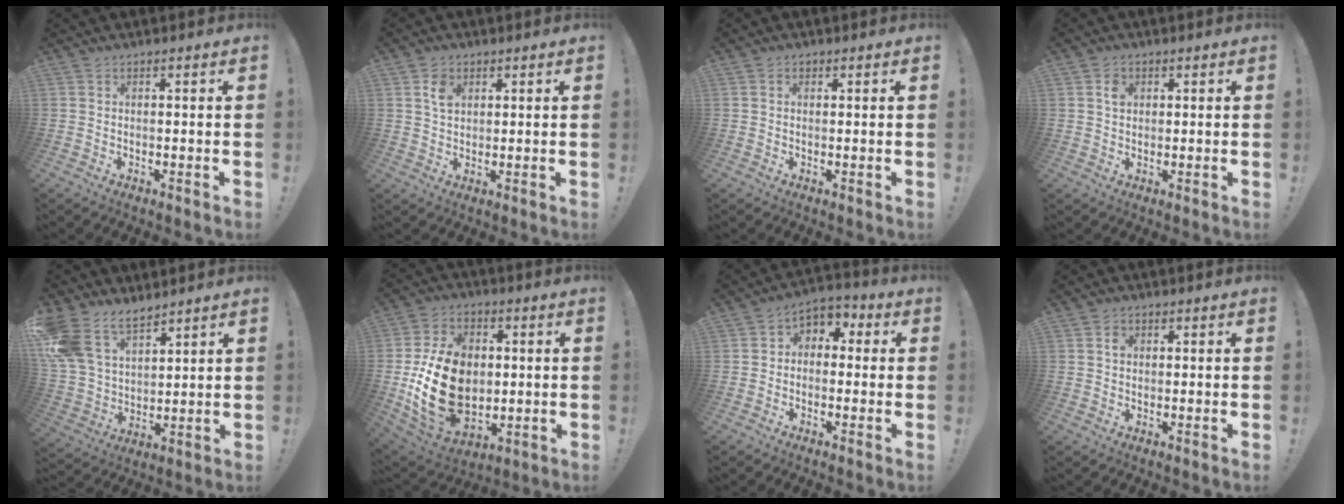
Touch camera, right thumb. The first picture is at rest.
{"total": 4.4, "force": [2.1, 3.1, 2.2], "torque": [-0.026, -0.006, 0.035]}
{"total": 0.9, "force": [0.2, 0.9, 0.3], "torque": [-0.002, 0.001, 0.003]}
{"total": 2.6, "force": [0.8, 2.2, 1.1], "torque": [-0.001, -0.005, 0.010]}
{"total": 15.0, "force": [10.5, 8.7, 6.2], "torque": [-0.145, -0.056, 0.209]}
{"total": 22.3, "force": [-1.1, 16.1, 15.4], "torque": [-0.281, 0.006, 0.001]}
{"total": 4.7, "force": [-1.4, 3.8, 2.3], "torque": [-0.035, 0.018, -0.022]}
{"total": 1.3, "force": [0.3, 1.2, 0.5], "torque": [-0.003, 0.001, 0.002]}